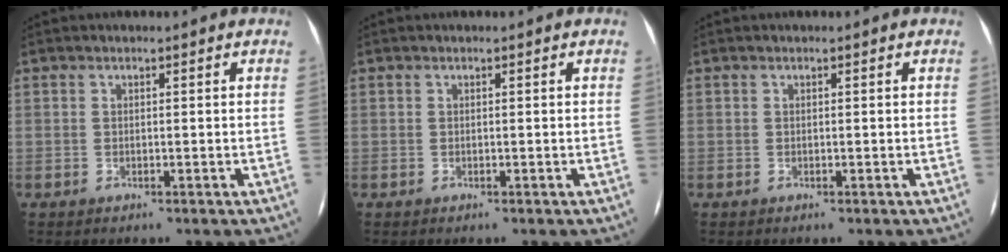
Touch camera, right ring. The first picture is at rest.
{"total": 0.0}
{"total": 0.0}